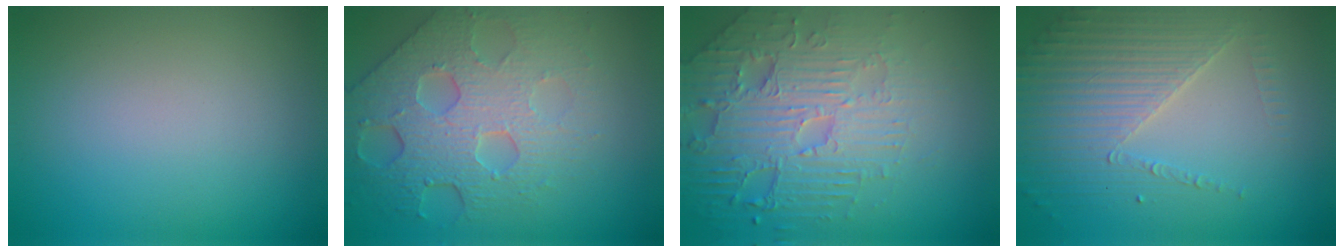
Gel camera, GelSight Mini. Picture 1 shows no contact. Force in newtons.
{"total": 8.0, "press": 5.5, "slide": 5.9}
{"total": 7.4, "press": 5.5, "slide": 5.0}
{"total": 4.5, "press": 3.9, "slide": 2.1}